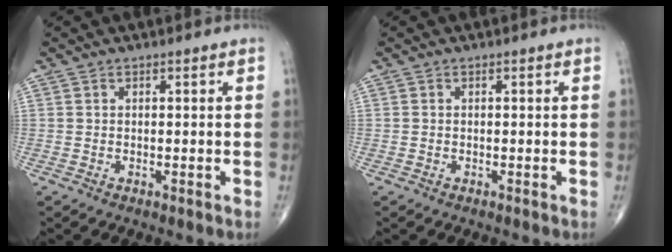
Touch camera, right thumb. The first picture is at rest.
{"total": 0.0}